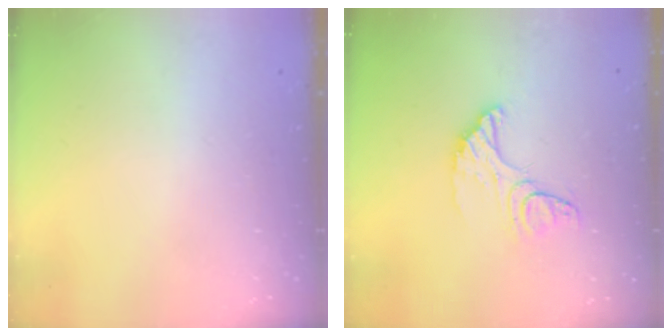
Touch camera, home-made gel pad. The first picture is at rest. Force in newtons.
{"total": 11.9, "press": 11.8, "slide": 1.2}